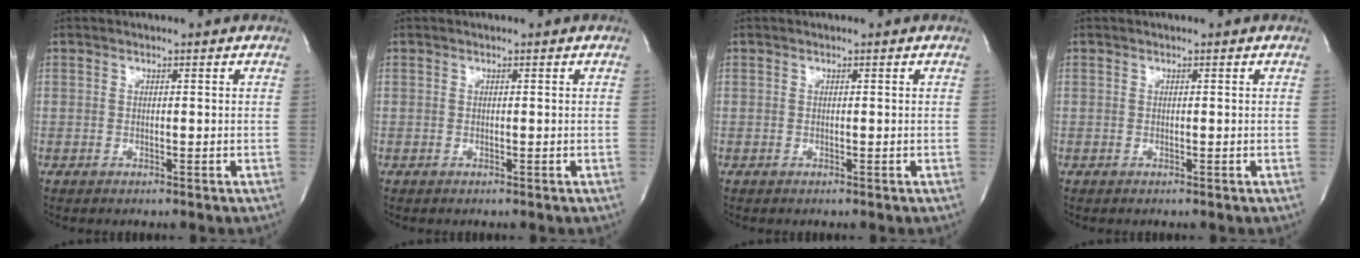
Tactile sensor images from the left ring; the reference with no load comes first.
{"total": 0.0}
{"total": 0.0}
{"total": 0.0}